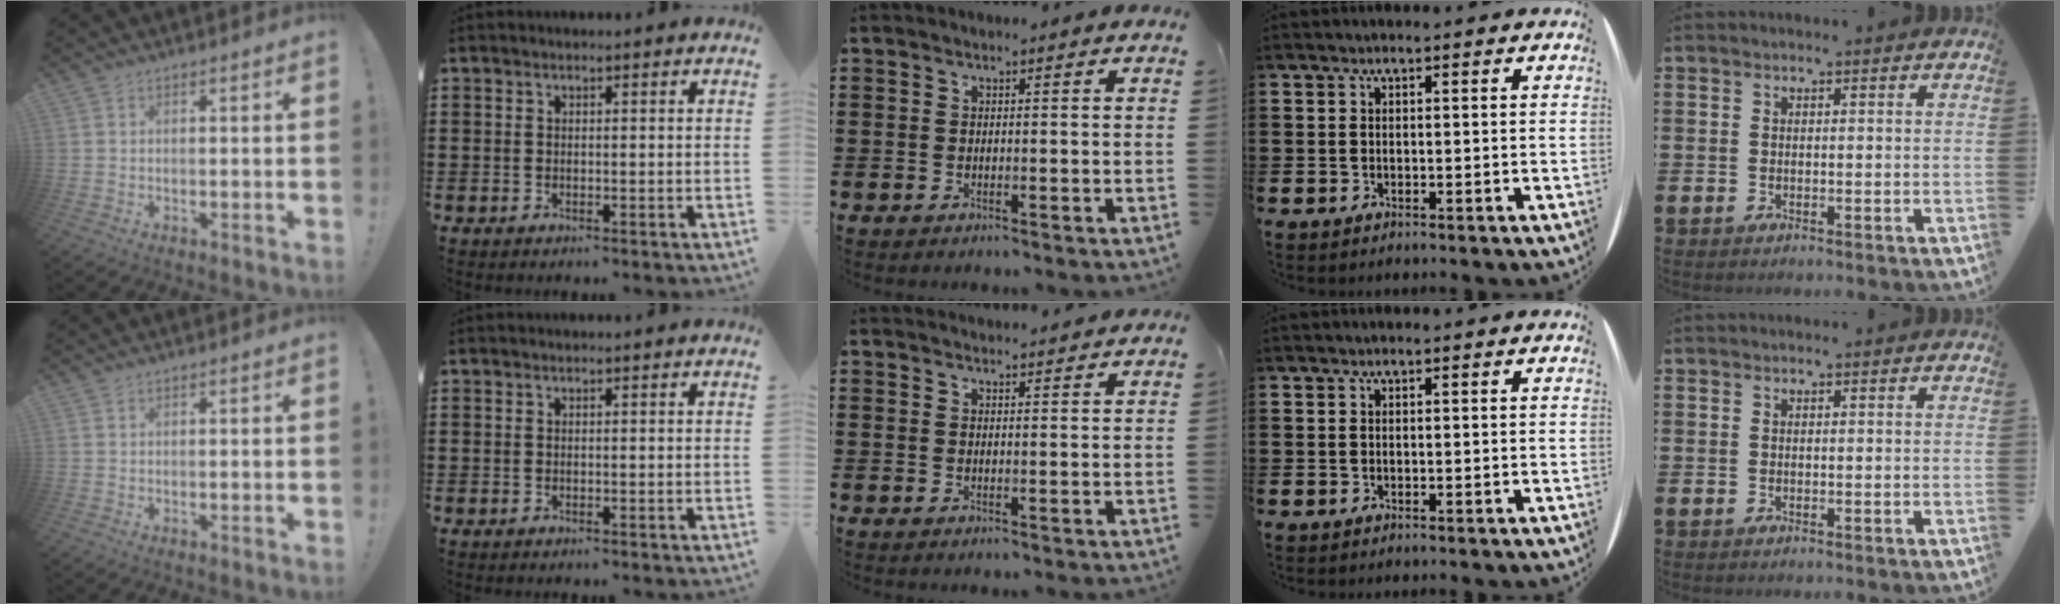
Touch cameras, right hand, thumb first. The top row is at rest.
{"middle": {"total": 1.7, "force": [1.7, -0.2, -0.1], "torque": [0.005, -0.003, 0.031]}}